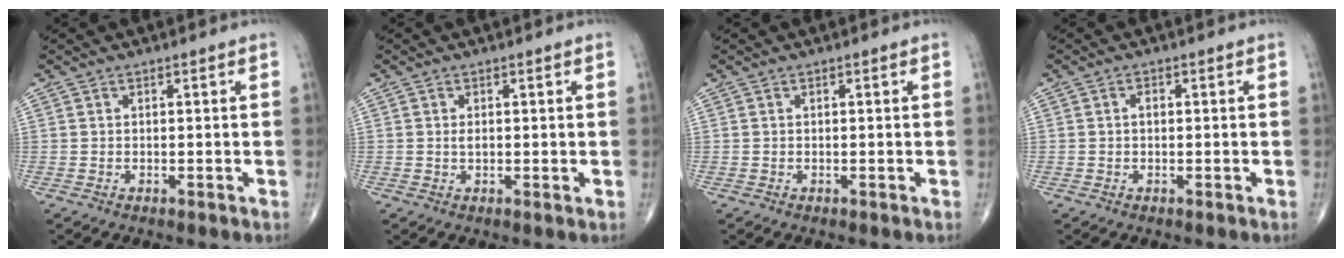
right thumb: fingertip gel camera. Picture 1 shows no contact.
{"total": 1.4, "force": [0.2, 0.7, 1.3], "torque": [-0.024, -0.003, 0.001]}
{"total": 0.0}
{"total": 1.0, "force": [0.0, 0.7, 0.8], "torque": [-0.007, 0.004, -0.004]}